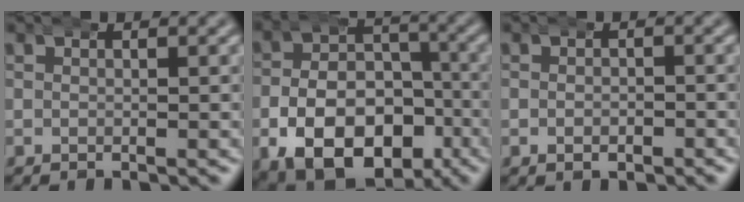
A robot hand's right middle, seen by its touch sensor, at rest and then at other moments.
{"total": 12.6, "force": [-5.9, 8.8, 6.9], "torque": [-0.129, -0.043, -0.079]}
{"total": 1.2, "force": [-0.6, 0.8, 0.7], "torque": [-0.008, -0.002, -0.009]}